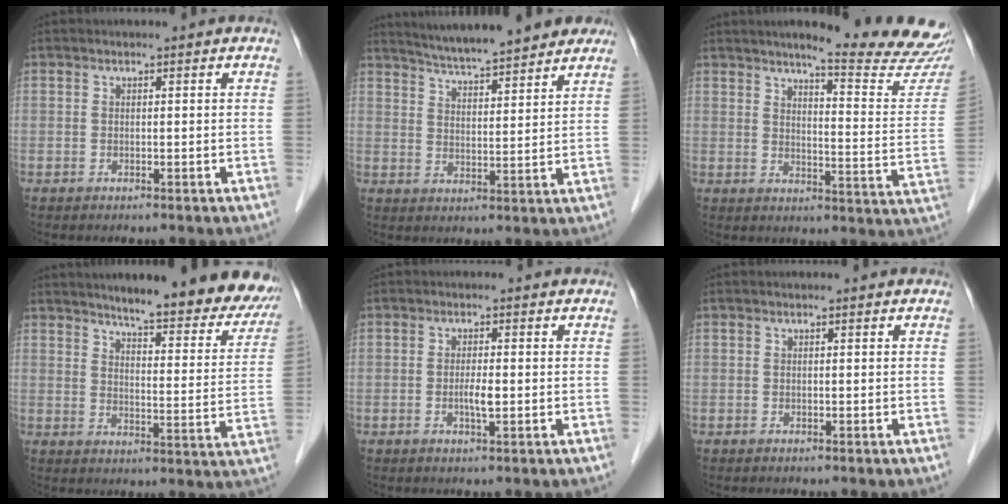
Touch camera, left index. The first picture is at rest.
{"total": 13.2, "force": [11.8, 1.3, 5.9], "torque": [-0.091, 0.013, 0.170]}
{"total": 17.6, "force": [16.0, -0.1, 7.4], "torque": [-0.094, -0.093, 0.183]}
{"total": 20.4, "force": [18.0, 3.0, 9.0], "torque": [-0.103, -0.051, 0.213]}
{"total": 2.2, "force": [-0.5, 0.3, 2.1], "torque": [-0.041, -0.003, -0.009]}
{"total": 0.0}